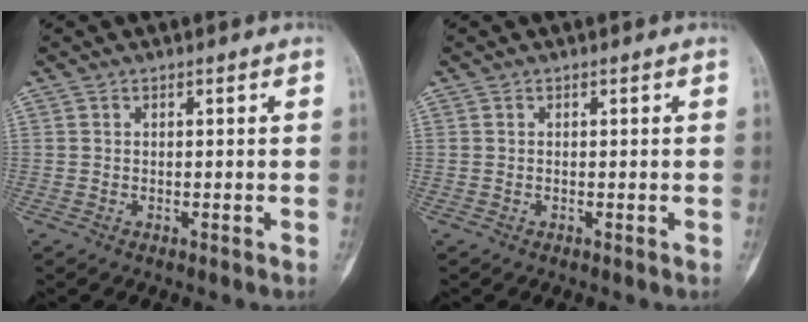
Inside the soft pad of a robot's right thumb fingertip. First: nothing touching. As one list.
[{"total": 0.0}]